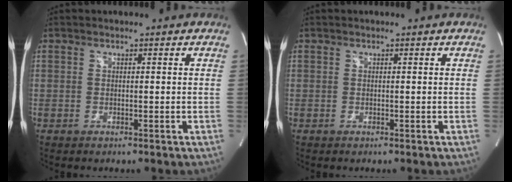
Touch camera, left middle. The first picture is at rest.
{"total": 0.0}